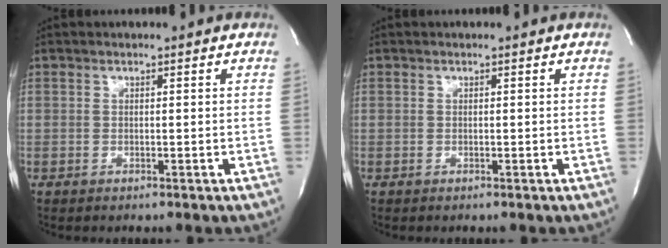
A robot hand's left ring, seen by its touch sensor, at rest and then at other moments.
{"total": 0.0}